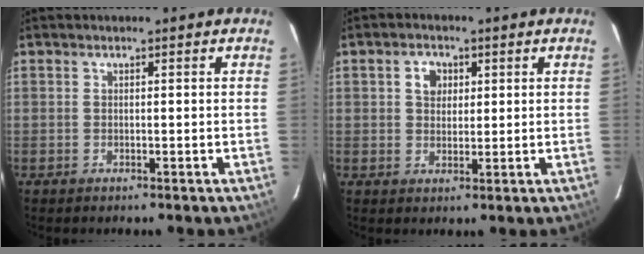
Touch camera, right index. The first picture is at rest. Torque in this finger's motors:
{"motor_torque": [0.07, -0.01, 0.12, 0.05]}